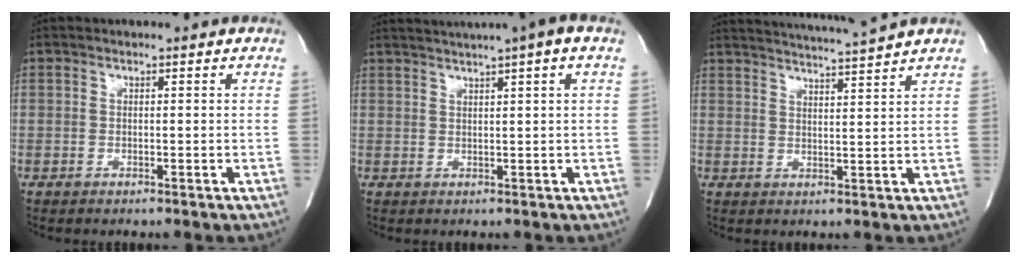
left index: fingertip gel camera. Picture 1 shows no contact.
{"total": 8.9, "force": [6.4, -0.5, 6.2], "torque": [-0.102, 0.030, 0.078]}
{"total": 10.2, "force": [9.6, -2.0, 3.0], "torque": [-0.054, -0.016, 0.136]}